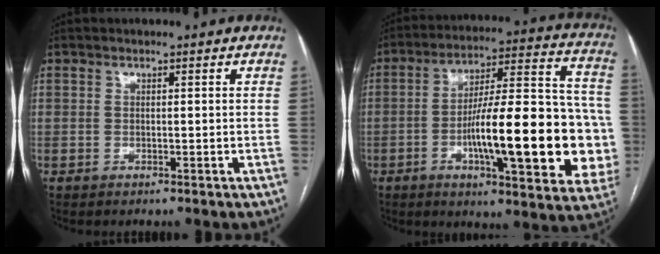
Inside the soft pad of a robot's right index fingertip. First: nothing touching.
{"total": 24.0, "force": [-5.1, 5.0, 22.9], "torque": [-0.274, 0.023, -0.063]}